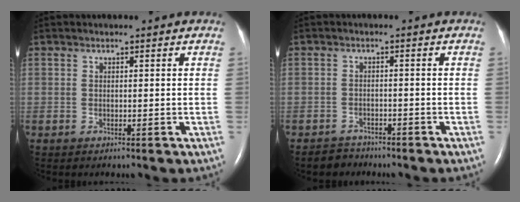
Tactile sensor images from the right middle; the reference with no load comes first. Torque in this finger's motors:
{"motor_torque": [-0.02, 0.05, -0.03, -0.01]}